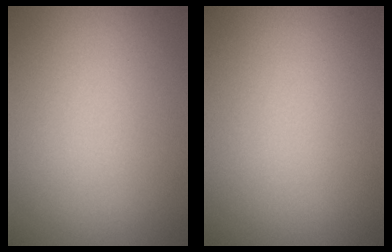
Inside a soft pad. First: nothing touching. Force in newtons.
{"total": 0.0}